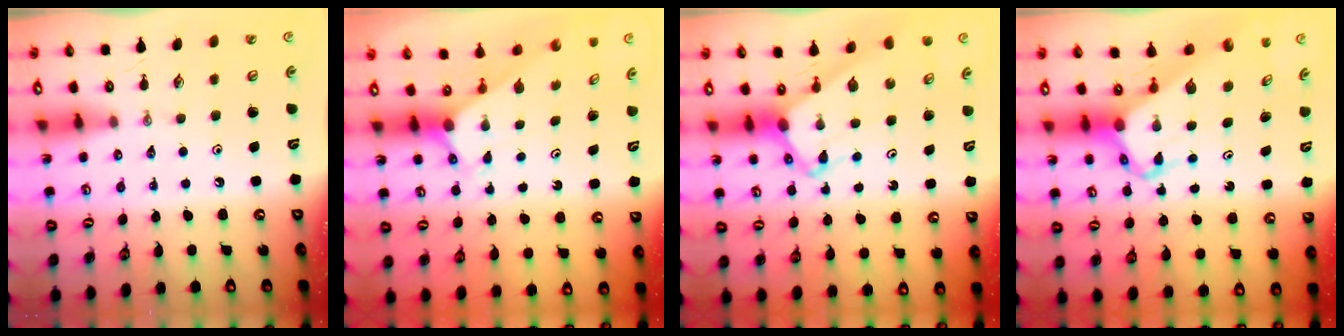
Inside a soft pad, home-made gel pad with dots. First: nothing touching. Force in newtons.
{"total": 3.0, "press": 3.0, "slide": 0.0}
{"total": 6.2, "press": 6.2, "slide": 0.5}
{"total": 7.7, "press": 7.7, "slide": 0.7}